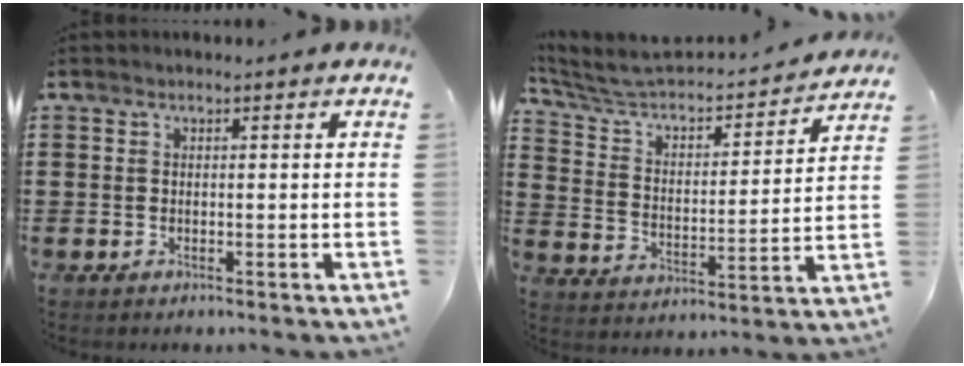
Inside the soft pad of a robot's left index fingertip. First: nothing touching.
{"total": 4.6, "force": [4.3, 1.3, 1.3], "torque": [-0.052, -0.039, 0.063]}